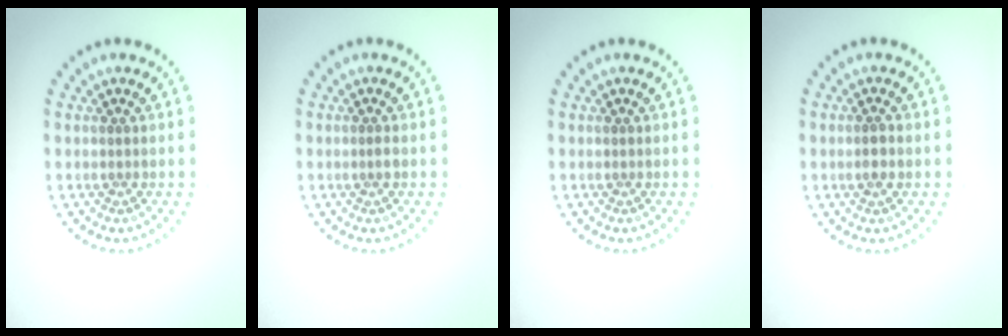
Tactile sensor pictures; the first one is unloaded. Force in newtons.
{"total": 0.6, "press": 0.4, "slide": 0.5}
{"total": 0.0}
{"total": 1.3, "press": 1.3, "slide": 0.3}